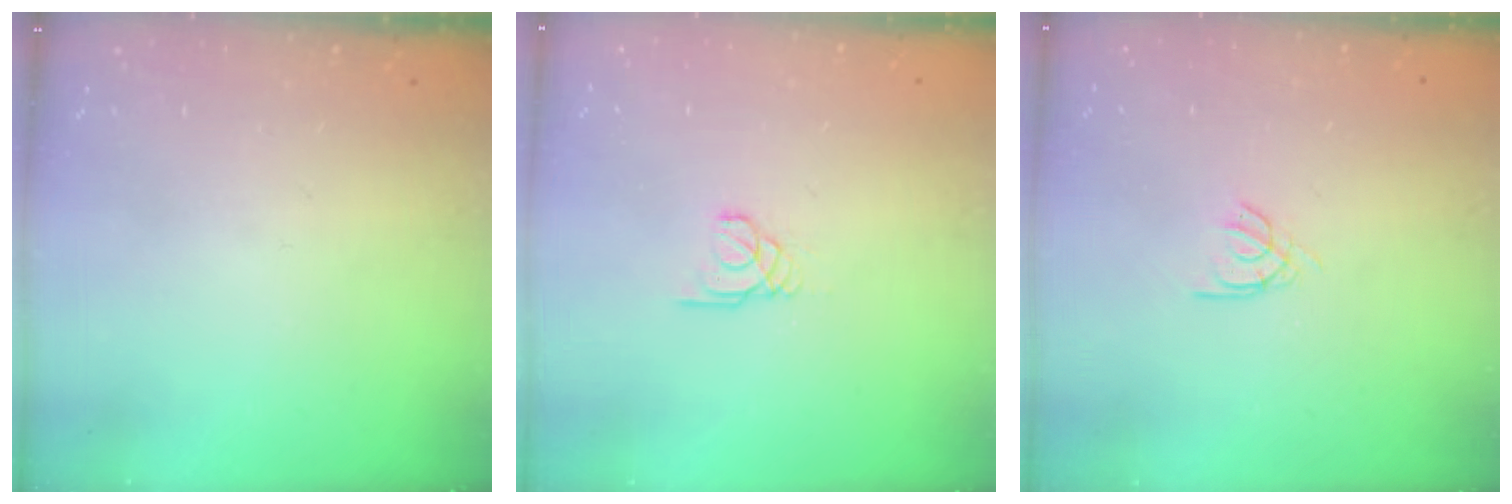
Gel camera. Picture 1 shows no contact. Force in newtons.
{"total": 1.7, "press": 1.7, "slide": 0.2}
{"total": 2.1, "press": 2.1, "slide": 0.2}